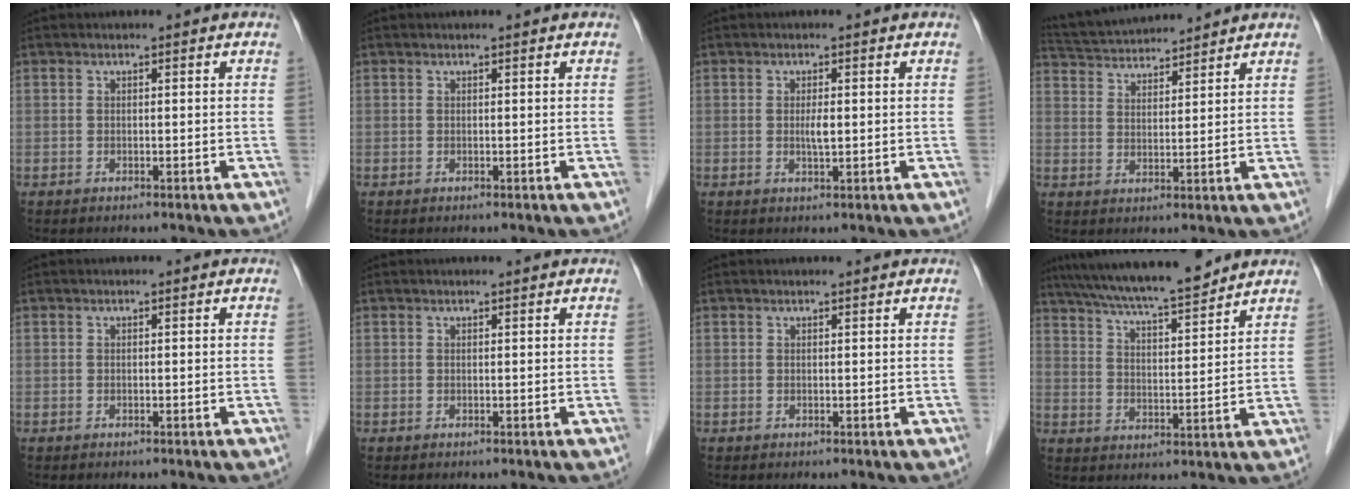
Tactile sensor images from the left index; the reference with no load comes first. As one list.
[{"total": 0.9, "force": [-0.9, -0.1, -0.1], "torque": [0.003, -0.005, -0.016]}, {"total": 1.9, "force": [-1.1, 0.2, 1.5], "torque": [-0.029, -0.007, -0.018]}, {"total": 9.0, "force": [8.6, 0.7, 2.3], "torque": [-0.053, 0.025, 0.147]}, {"total": 0.0}, {"total": 0.0}, {"total": 0.0}, {"total": 13.7, "force": [11.9, 0.9, 6.6], "torque": [-0.114, 0.010, 0.190]}]